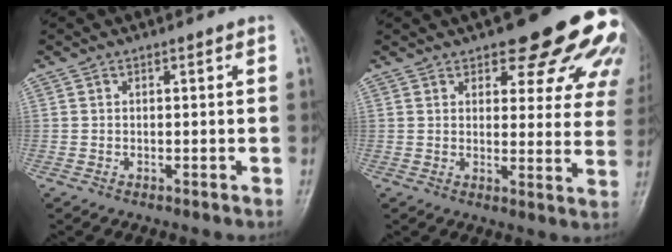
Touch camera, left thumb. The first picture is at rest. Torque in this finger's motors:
{"motor_torque": [1.19, 0.93, 1.47, -1.30, 0.08]}